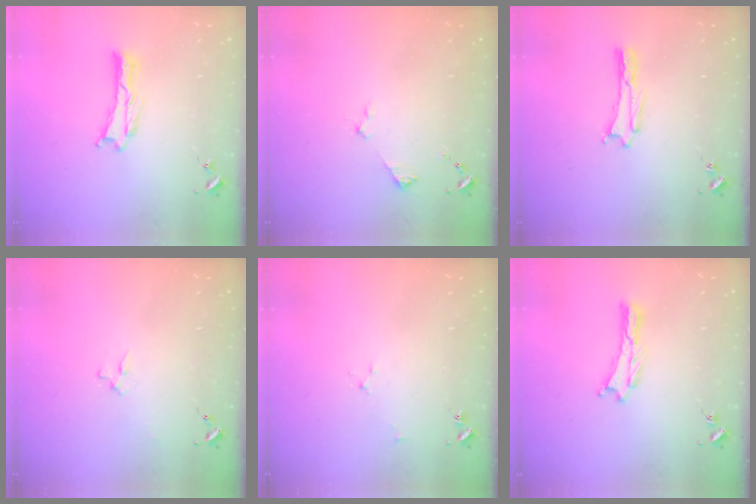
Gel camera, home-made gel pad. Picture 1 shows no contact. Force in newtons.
{"total": 2.9, "press": 2.9, "slide": 0.3}
{"total": 1.1, "press": 1.1, "slide": 0.1}
{"total": 2.3, "press": 2.3, "slide": 0.3}
{"total": 1.9, "press": 1.9, "slide": 0.3}
{"total": 0.0}